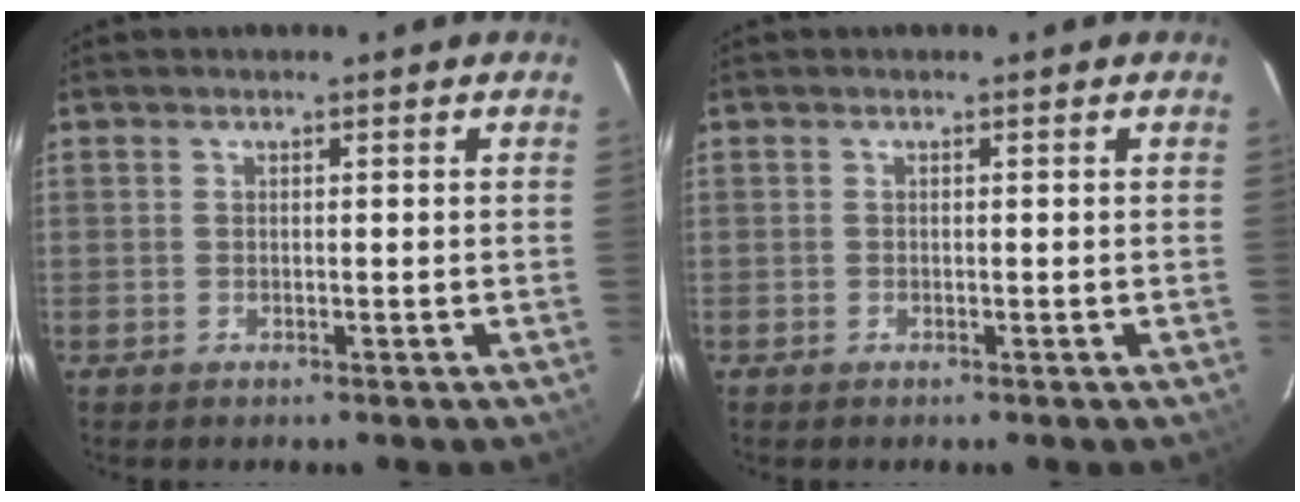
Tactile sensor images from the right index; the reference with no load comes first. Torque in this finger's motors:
{"motor_torque": [0.01, 0.00, 0.02, 0.01]}